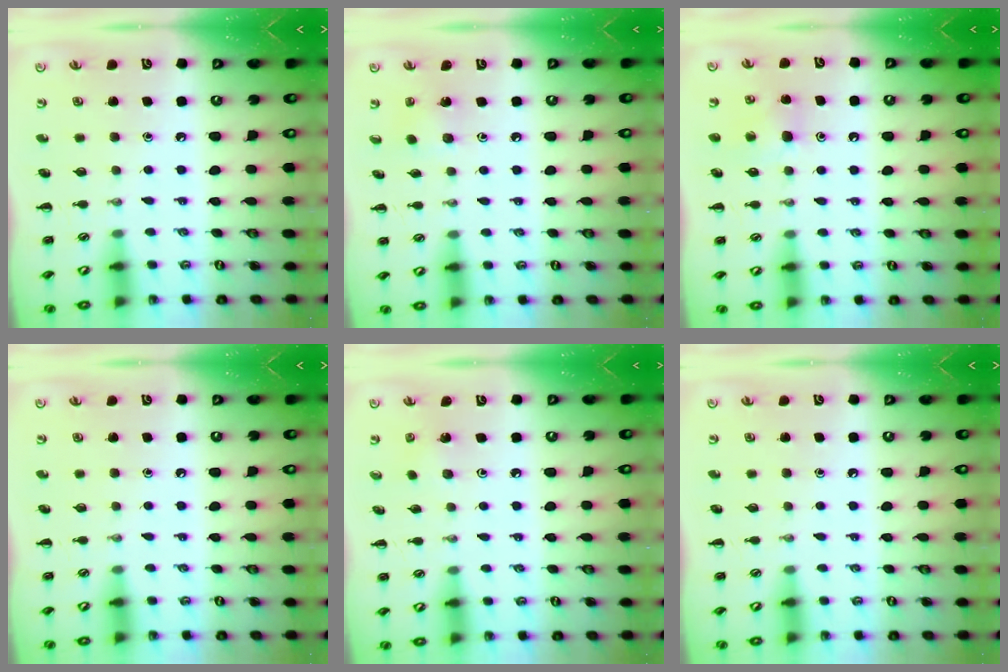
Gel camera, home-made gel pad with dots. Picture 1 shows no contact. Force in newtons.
{"total": 3.0, "press": 2.8, "slide": 1.0}
{"total": 7.7, "press": 7.5, "slide": 1.9}
{"total": 0.0}
{"total": 1.1, "press": 1.0, "slide": 0.5}
{"total": 0.0}